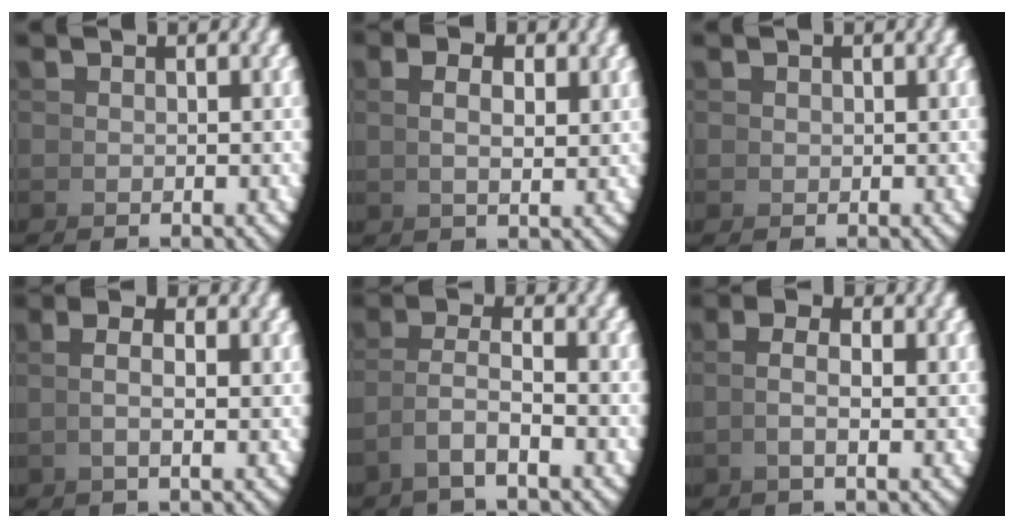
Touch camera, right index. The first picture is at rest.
{"total": 2.0, "force": [1.3, -0.4, 1.5], "torque": [-0.021, 0.001, 0.029]}
{"total": 0.6, "force": [0.5, 0.2, 0.0], "torque": [-0.001, -0.003, 0.013]}
{"total": 2.1, "force": [0.8, -0.4, 1.9], "torque": [-0.035, 0.007, 0.015]}
{"total": 2.9, "force": [0.1, 1.1, 2.7], "torque": [-0.059, -0.008, 0.005]}
{"total": 2.2, "force": [0.5, -0.1, 2.2], "torque": [-0.043, 0.003, 0.009]}